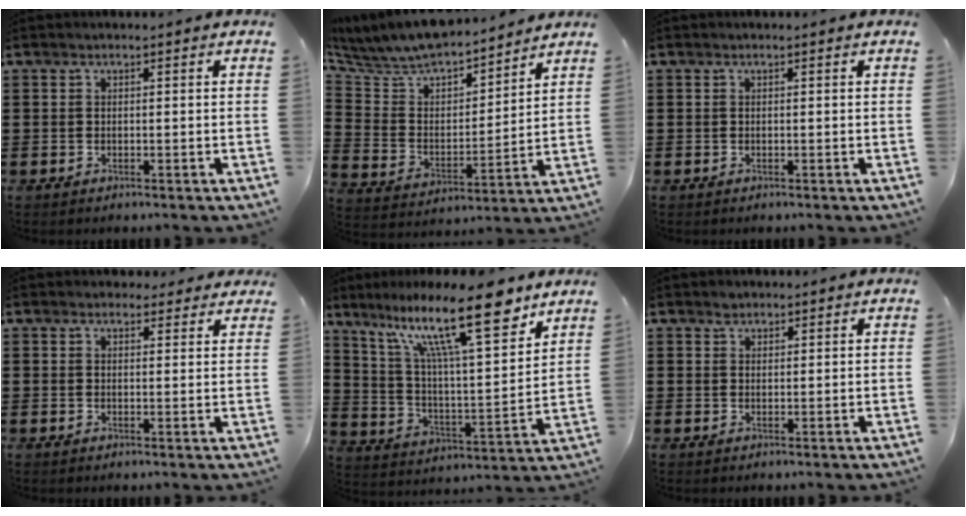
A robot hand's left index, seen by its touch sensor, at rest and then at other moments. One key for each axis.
{"total": 8.0, "fx": 7.6, "fy": 1.8, "fz": 1.9, "tx": -0.081, "ty": -0.060, "tz": 0.131}
{"total": 0.0}
{"total": 2.4, "fx": 2.2, "fy": 1.0, "fz": 0.4, "tx": -0.005, "ty": -0.002, "tz": 0.040}
{"total": 17.2, "fx": 10.6, "fy": 4.1, "fz": 12.9, "tx": -0.243, "ty": -0.035, "tz": 0.173}
{"total": 1.3, "fx": 1.1, "fy": 0.7, "fz": 0.1, "tx": 0.004, "ty": -0.002, "tz": 0.021}